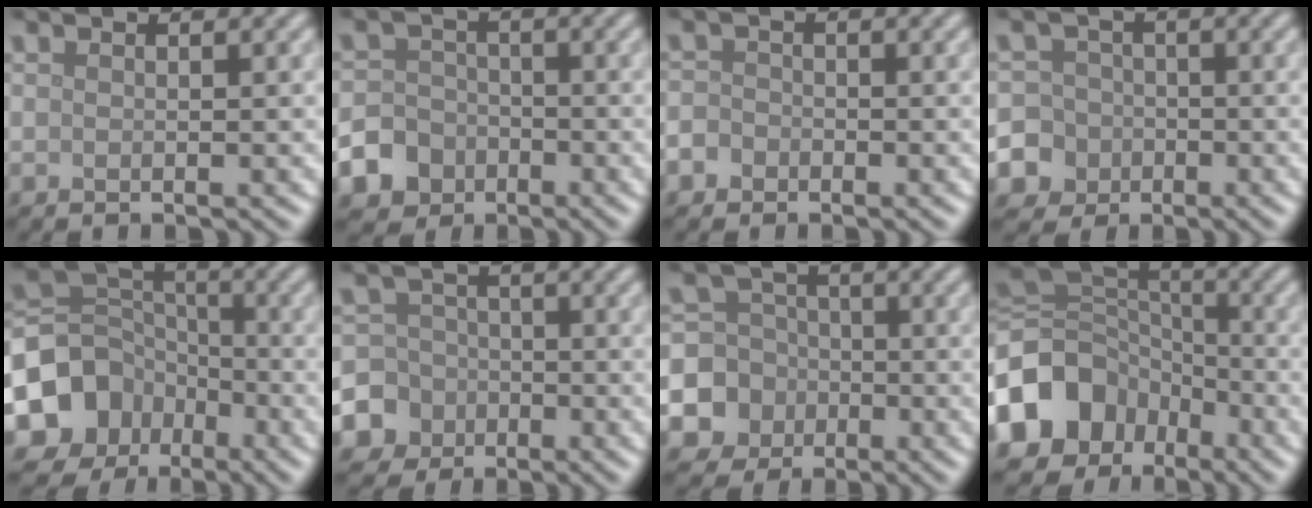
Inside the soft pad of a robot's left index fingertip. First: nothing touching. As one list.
[{"total": 8.0, "force": [-4.5, 6.5, 1.6], "torque": [-0.028, -0.030, -0.096]}, {"total": 2.2, "force": [-1.2, 1.8, 0.6], "torque": [0.001, 0.004, -0.027]}, {"total": 10.0, "force": [-4.3, 8.8, 1.7], "torque": [-0.047, -0.020, -0.107]}, {"total": 9.3, "force": [-4.4, 7.6, 3.1], "torque": [-0.077, -0.005, -0.090]}, {"total": 8.1, "force": [-3.4, 7.3, 0.9], "torque": [-0.019, -0.016, -0.086]}, {"total": 10.7, "force": [-3.4, 10.0, 1.8], "torque": [-0.066, -0.018, -0.077]}, {"total": 12.4, "force": [-5.5, 9.8, 5.2], "torque": [-0.131, -0.007, -0.114]}]